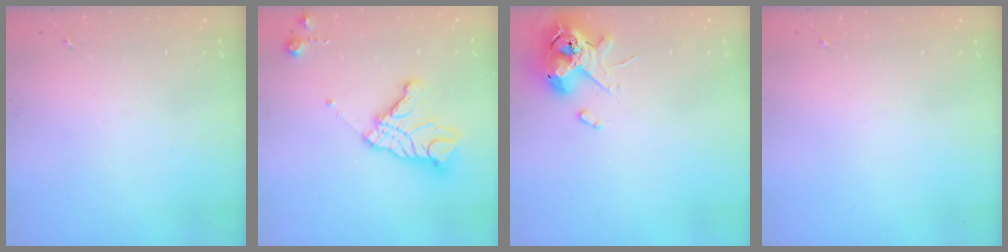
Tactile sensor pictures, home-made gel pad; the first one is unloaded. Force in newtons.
{"total": 18.0, "press": 17.9, "slide": 1.7}
{"total": 12.1, "press": 11.9, "slide": 1.9}
{"total": 0.0}